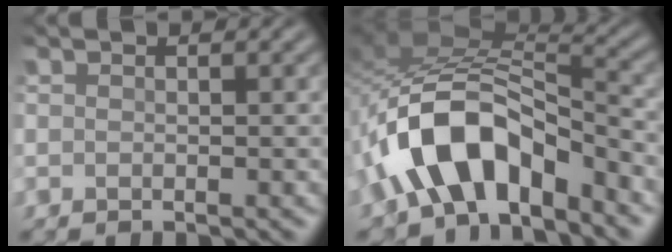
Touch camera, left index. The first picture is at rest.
{"total": 9.3, "force": [-5.4, 4.7, 6.0], "torque": [-0.101, 0.009, -0.097]}